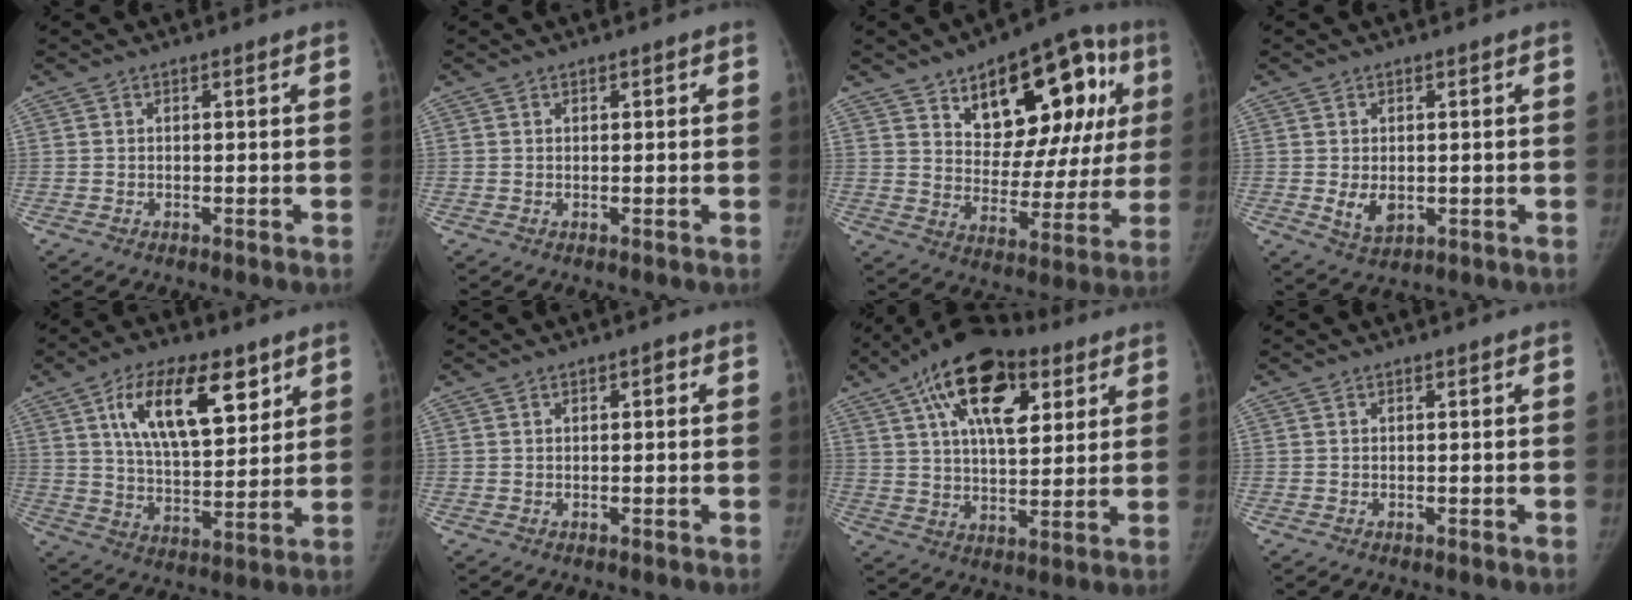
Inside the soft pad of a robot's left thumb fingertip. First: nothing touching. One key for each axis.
{"total": 0.5, "fx": 0.3, "fy": 0.4, "fz": 0.2, "tx": 0.005, "ty": 0.000, "tz": 0.002}
{"total": 23.3, "fx": 9.6, "fy": 12.0, "fz": 17.5, "tx": -0.186, "ty": -0.013, "tz": 0.140}
{"total": 4.1, "fx": -0.3, "fy": 2.9, "fz": 2.9, "tx": -0.041, "ty": -0.009, "tz": 0.005}
{"total": 17.2, "fx": 8.1, "fy": 7.9, "fz": 13.0, "tx": -0.179, "ty": -0.031, "tz": 0.145}
{"total": 1.2, "fx": 0.4, "fy": 0.7, "fz": 0.9, "tx": -0.008, "ty": 0.002, "tz": 0.004}
{"total": 19.5, "fx": 8.8, "fy": 10.1, "fz": 14.2, "tx": -0.207, "ty": -0.012, "tz": 0.142}
{"total": 0.0}